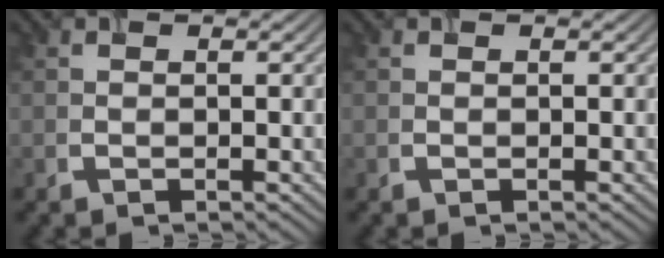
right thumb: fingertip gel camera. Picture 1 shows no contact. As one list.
[{"total": 0.0}]